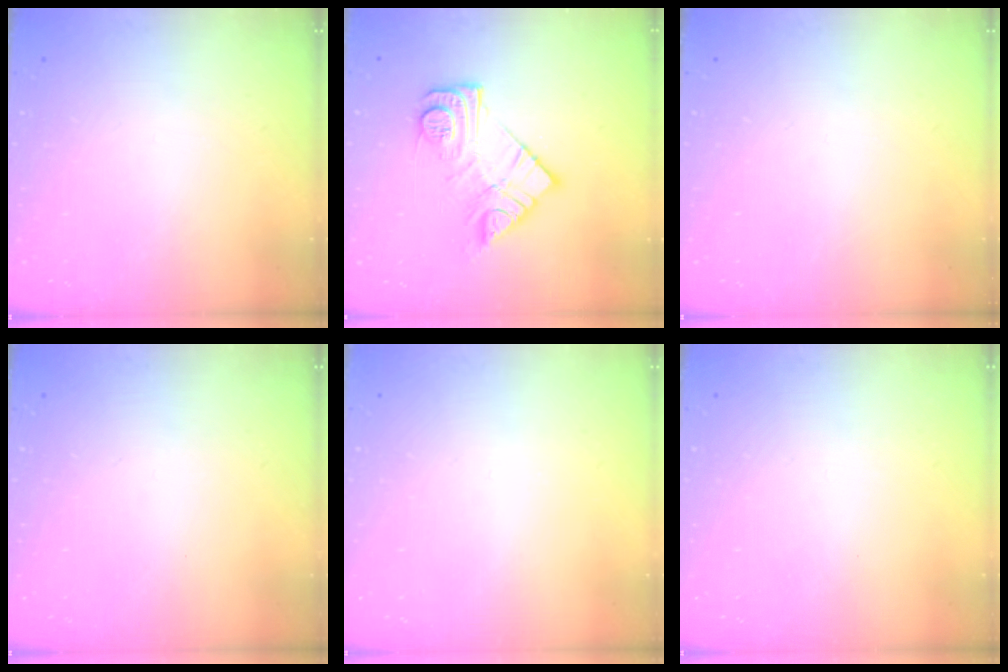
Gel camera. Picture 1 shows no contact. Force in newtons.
{"total": 13.2, "press": 13.2, "slide": 0.9}
{"total": 0.0}
{"total": 0.0}
{"total": 0.0}
{"total": 0.0}